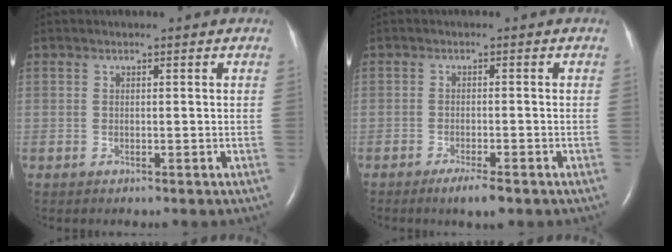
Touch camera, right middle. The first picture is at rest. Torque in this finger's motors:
{"motor_torque": [0.32, -0.29, 0.02, 0.02]}